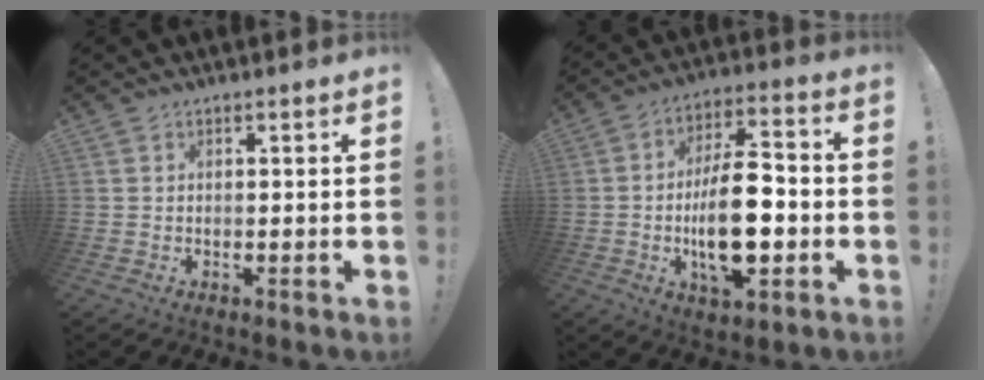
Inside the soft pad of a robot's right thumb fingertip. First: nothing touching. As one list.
[{"total": 18.2, "force": [-3.3, 8.1, 15.9], "torque": [-0.289, 0.008, -0.056]}]